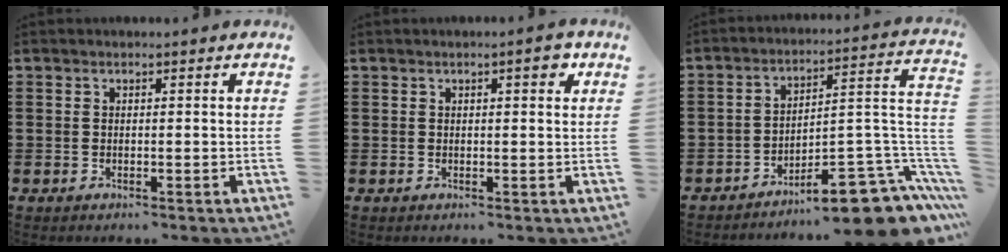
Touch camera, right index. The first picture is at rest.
{"total": 2.4, "force": [1.0, 0.6, 2.1], "torque": [-0.027, 0.001, 0.012]}
{"total": 11.4, "force": [-8.8, 3.5, 6.3], "torque": [-0.064, 0.026, -0.157]}